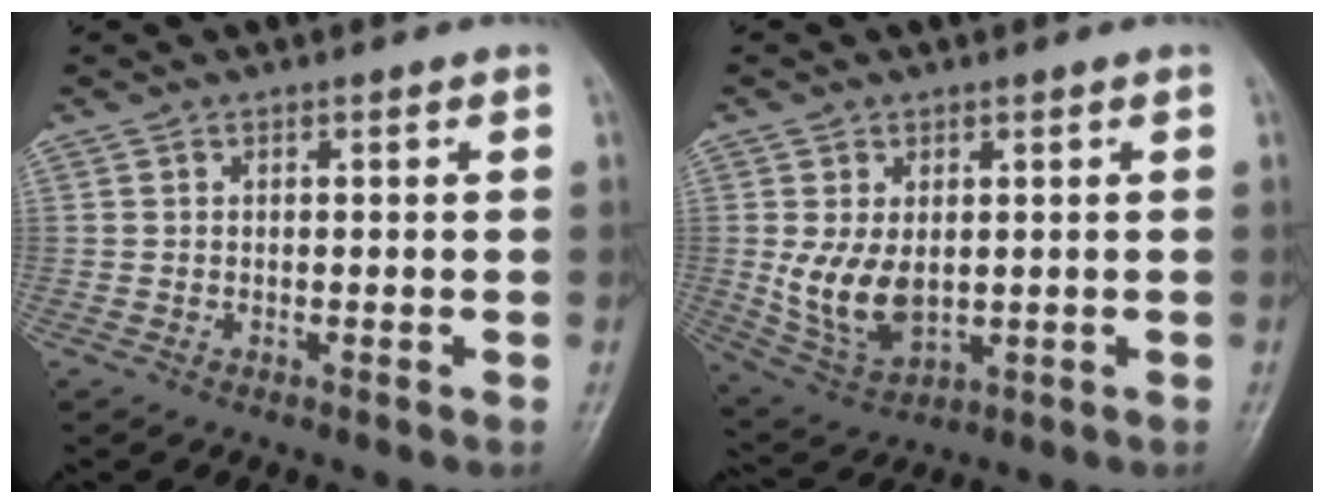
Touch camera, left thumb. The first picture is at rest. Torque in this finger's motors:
{"motor_torque": [-0.18, 0.46, 0.25, -0.10, 0.10]}